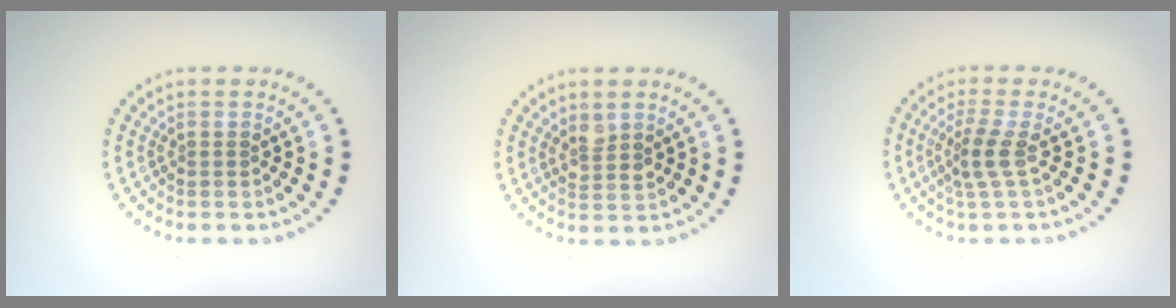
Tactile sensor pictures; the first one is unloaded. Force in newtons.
{"total": 1.7, "press": 1.4, "slide": 0.9}
{"total": 2.3, "press": 1.8, "slide": 1.5}